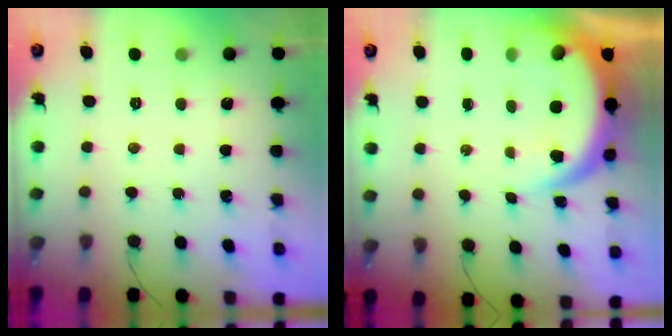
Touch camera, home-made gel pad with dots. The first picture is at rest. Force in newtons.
{"total": 9.0, "press": 8.9, "slide": 1.3}